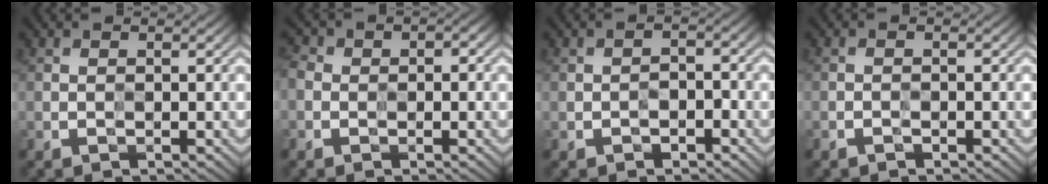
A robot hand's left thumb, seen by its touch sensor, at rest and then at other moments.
{"total": 3.7, "force": [-0.2, 3.1, 2.0], "torque": [-0.039, 0.007, -0.013]}
{"total": 2.1, "force": [-1.2, 1.2, 1.2], "torque": [-0.017, 0.000, -0.022]}
{"total": 0.8, "force": [-0.7, 0.2, 0.3], "torque": [-0.004, -0.001, -0.014]}